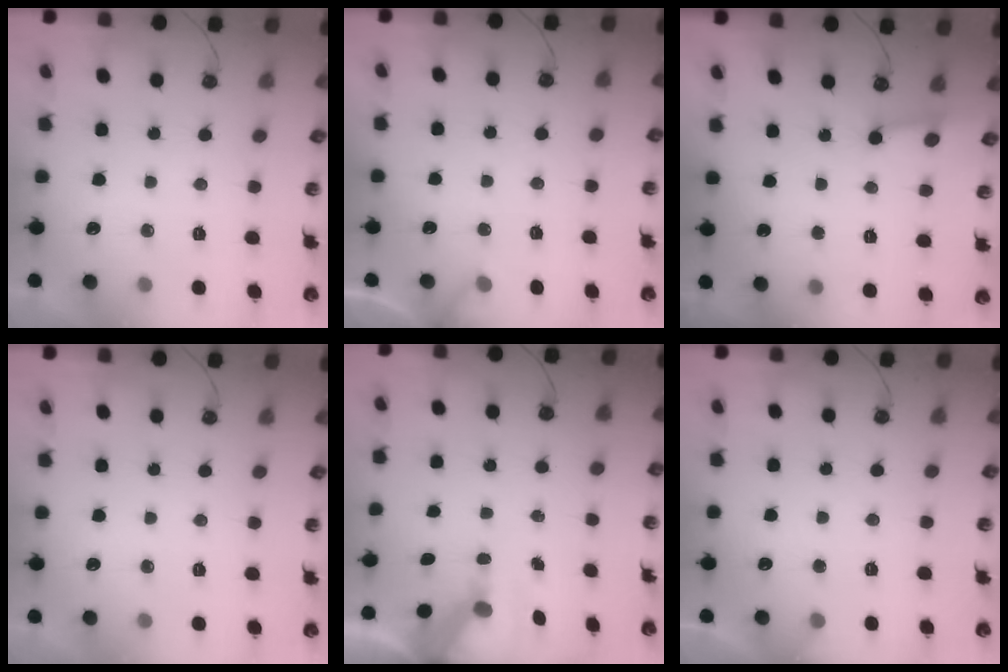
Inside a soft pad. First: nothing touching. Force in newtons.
{"total": 5.8, "press": 5.8, "slide": 0.5}
{"total": 2.6, "press": 2.5, "slide": 0.7}
{"total": 0.0}
{"total": 7.0, "press": 7.0, "slide": 0.9}
{"total": 2.9, "press": 2.9, "slide": 0.2}